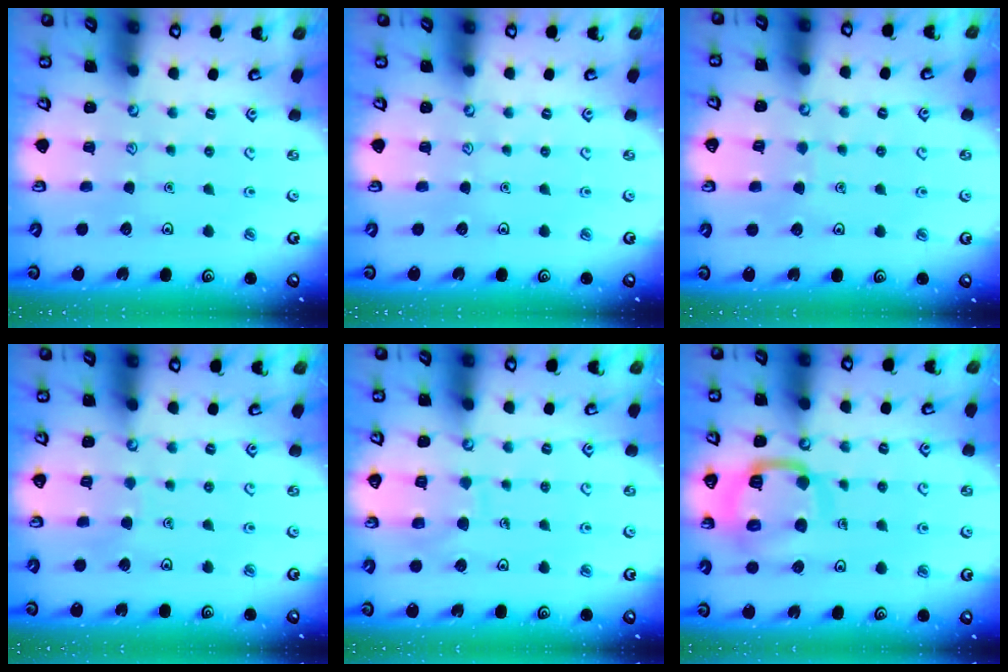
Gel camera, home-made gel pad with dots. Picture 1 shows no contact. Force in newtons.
{"total": 0.0}
{"total": 3.2, "press": 3.2, "slide": 0.2}
{"total": 2.4, "press": 2.4, "slide": 0.2}
{"total": 7.5, "press": 7.5, "slide": 0.7}
{"total": 14.2, "press": 14.1, "slide": 1.5}